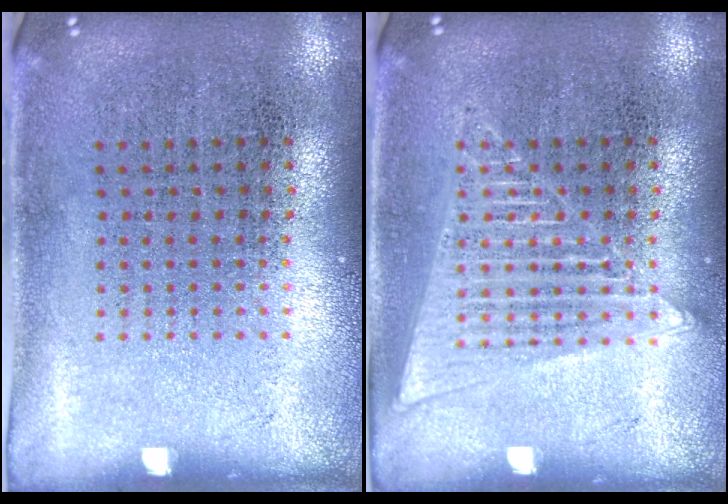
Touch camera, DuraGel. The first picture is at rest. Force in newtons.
{"total": 2.4, "press": 2.4, "slide": 0.3}